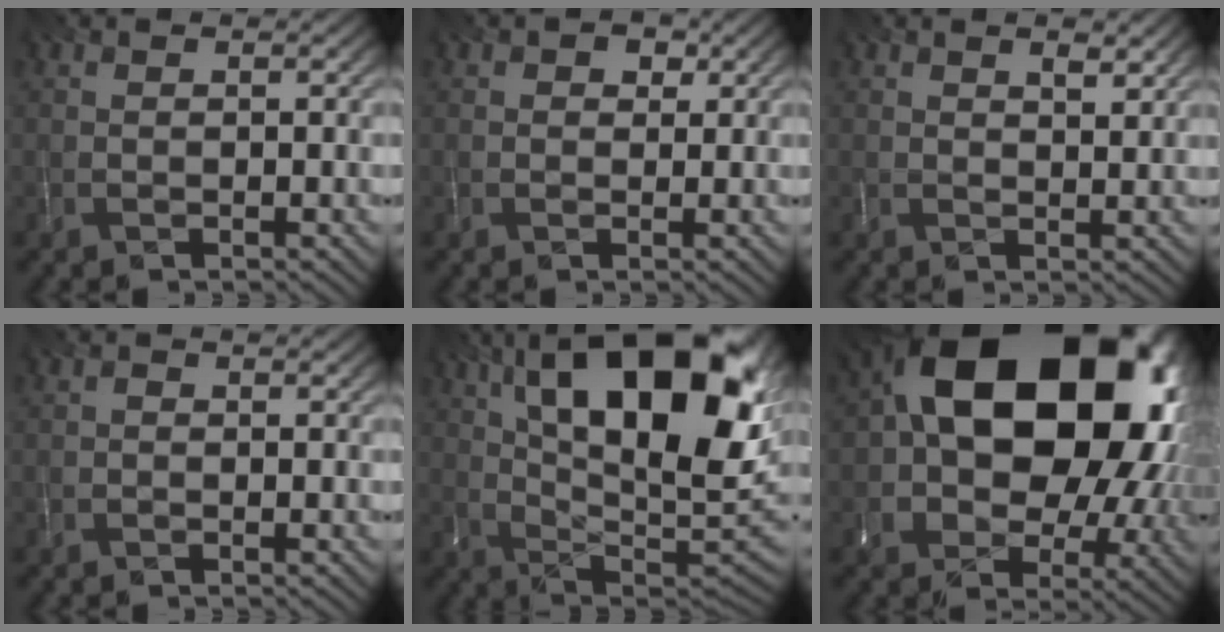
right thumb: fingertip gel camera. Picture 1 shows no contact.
{"total": 2.3, "force": [1.0, 1.8, 1.1], "torque": [-0.018, -0.003, 0.009]}
{"total": 2.3, "force": [1.5, 0.9, 1.5], "torque": [-0.026, -0.003, 0.028]}
{"total": 0.5, "force": [-0.2, 0.4, 0.2], "torque": [-0.004, -0.001, -0.006]}
{"total": 22.3, "force": [8.8, 10.7, 17.5], "torque": [-0.280, 0.032, 0.138]}
{"total": 23.2, "force": [5.0, 16.4, 15.6], "torque": [-0.290, 0.002, 0.108]}